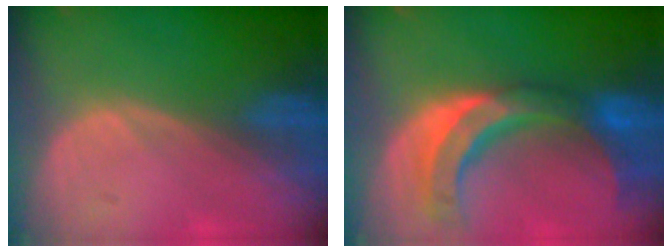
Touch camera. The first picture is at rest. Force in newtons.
{"total": 10.8, "press": 9.4, "slide": 5.2}